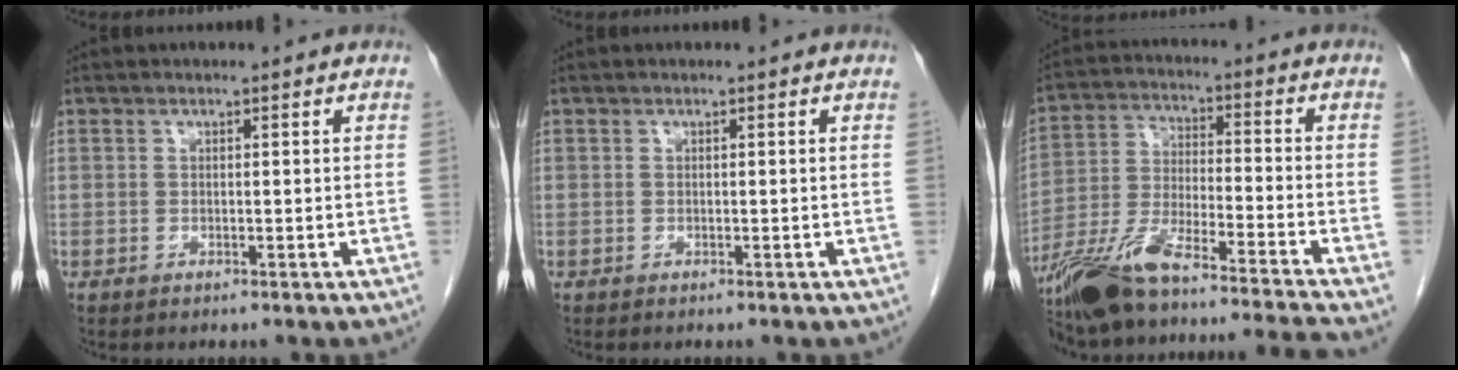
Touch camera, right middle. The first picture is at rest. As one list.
[{"total": 0.0}, {"total": 18.5, "force": [-15.6, -1.1, 9.9], "torque": [-0.201, -0.019, -0.277]}]